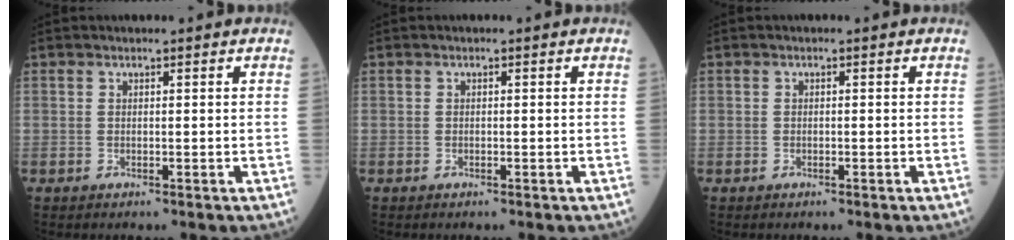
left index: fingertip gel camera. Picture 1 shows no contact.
{"total": 0.0}
{"total": 0.0}